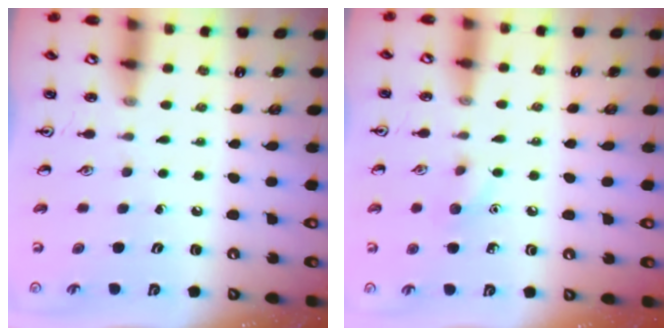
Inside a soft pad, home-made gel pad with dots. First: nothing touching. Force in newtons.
{"total": 5.9, "press": 5.6, "slide": 1.8}